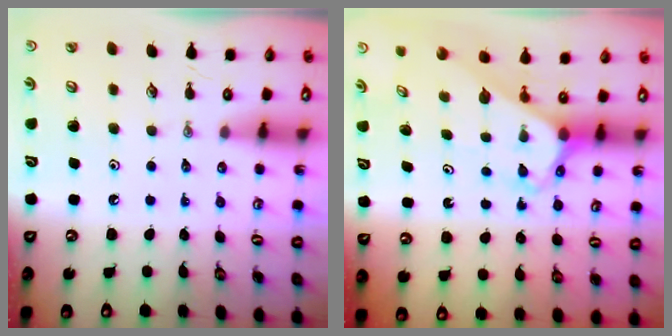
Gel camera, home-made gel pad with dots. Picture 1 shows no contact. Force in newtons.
{"total": 2.9, "press": 2.9, "slide": 0.2}